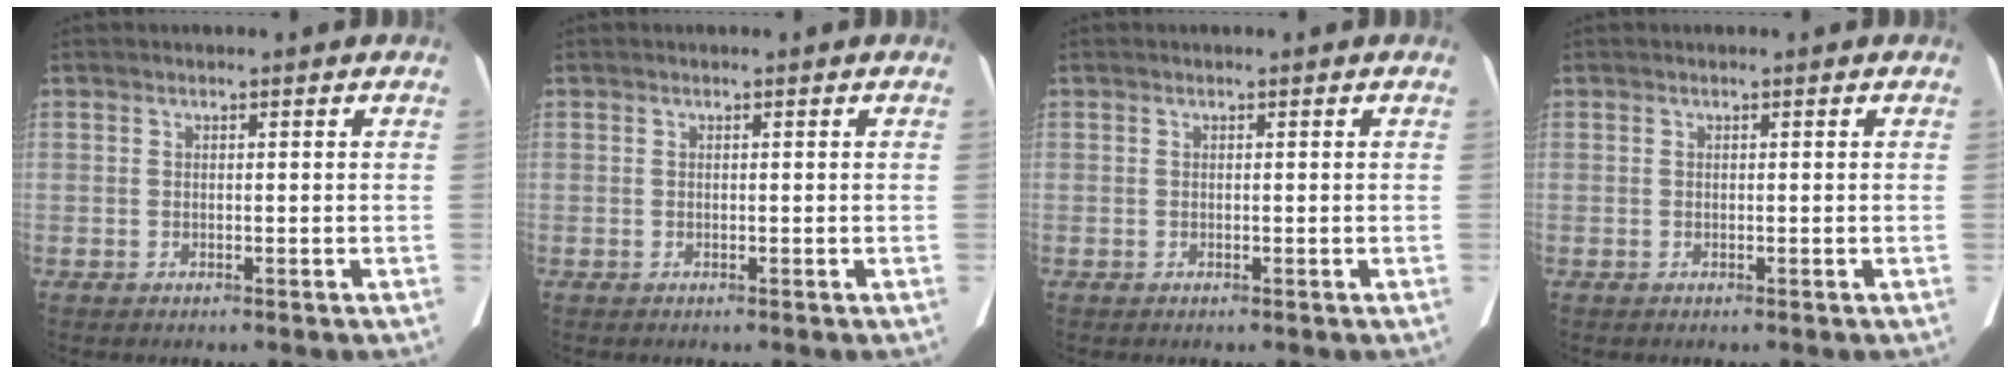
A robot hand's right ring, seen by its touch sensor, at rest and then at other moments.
{"total": 0.0}
{"total": 0.0}
{"total": 0.0}